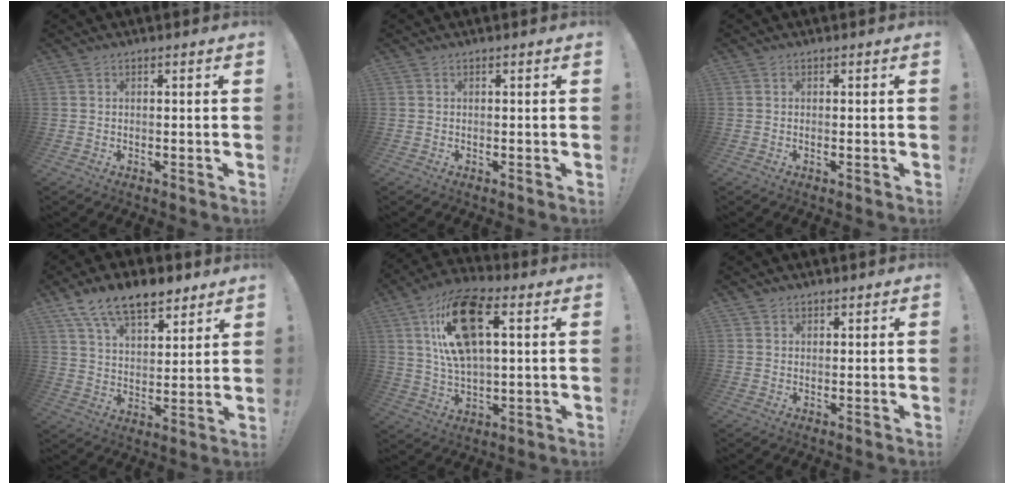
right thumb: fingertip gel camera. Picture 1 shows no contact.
{"total": 0.0}
{"total": 0.0}
{"total": 13.6, "force": [9.7, 6.6, 6.9], "torque": [-0.114, -0.058, 0.178]}
{"total": 17.6, "force": [5.9, 8.7, 14.1], "torque": [-0.257, 0.001, 0.102]}
{"total": 2.9, "force": [1.7, 2.3, 0.3], "torque": [0.002, -0.009, 0.029]}